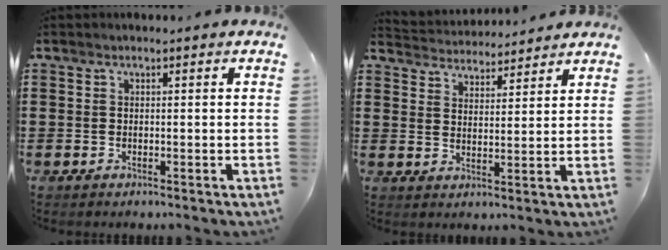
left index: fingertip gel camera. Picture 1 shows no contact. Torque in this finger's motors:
{"motor_torque": [0.78, -0.75, 0.20, 0.06]}